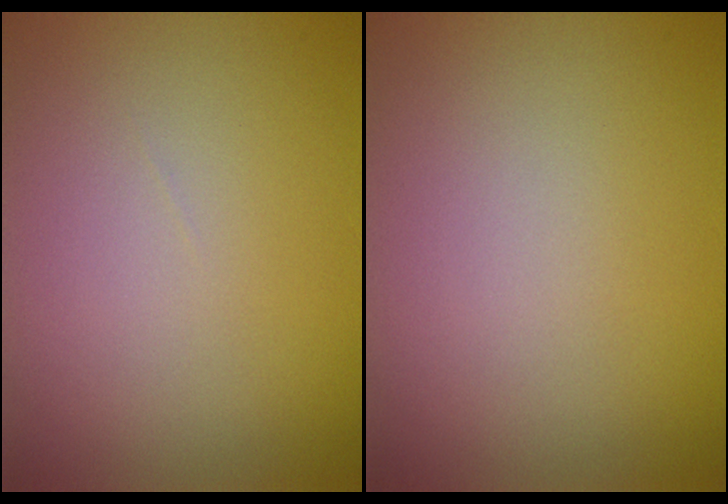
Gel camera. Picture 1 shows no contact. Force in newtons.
{"total": 0.0}